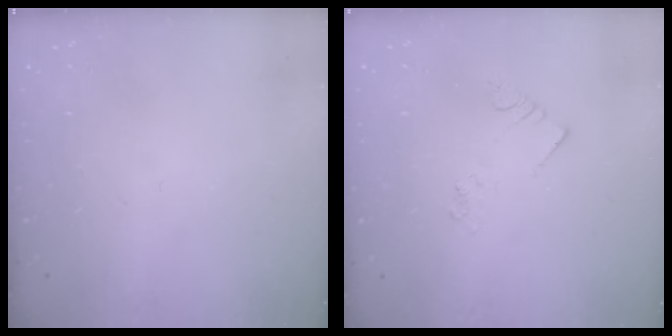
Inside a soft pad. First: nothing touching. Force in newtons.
{"total": 2.2, "press": 2.2, "slide": 0.1}